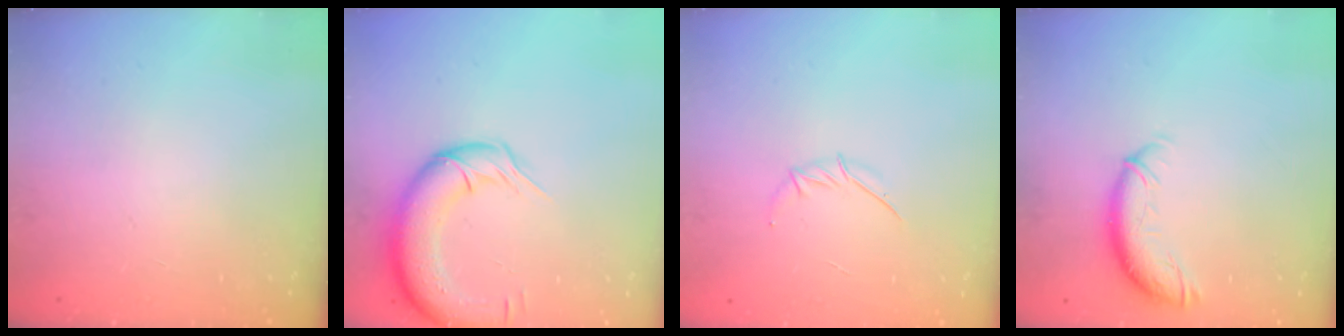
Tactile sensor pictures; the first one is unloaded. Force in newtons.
{"total": 14.0, "press": 13.6, "slide": 3.1}
{"total": 3.9, "press": 3.8, "slide": 0.8}
{"total": 10.3, "press": 10.3, "slide": 0.8}